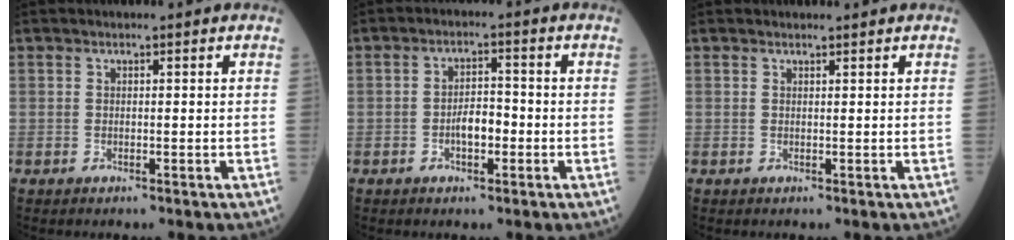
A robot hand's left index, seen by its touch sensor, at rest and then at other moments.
{"total": 3.7, "force": [-1.2, 1.6, 3.1], "torque": [-0.055, 0.009, -0.022]}
{"total": 0.7, "force": [0.7, 0.0, 0.0], "torque": [-0.008, 0.003, 0.013]}